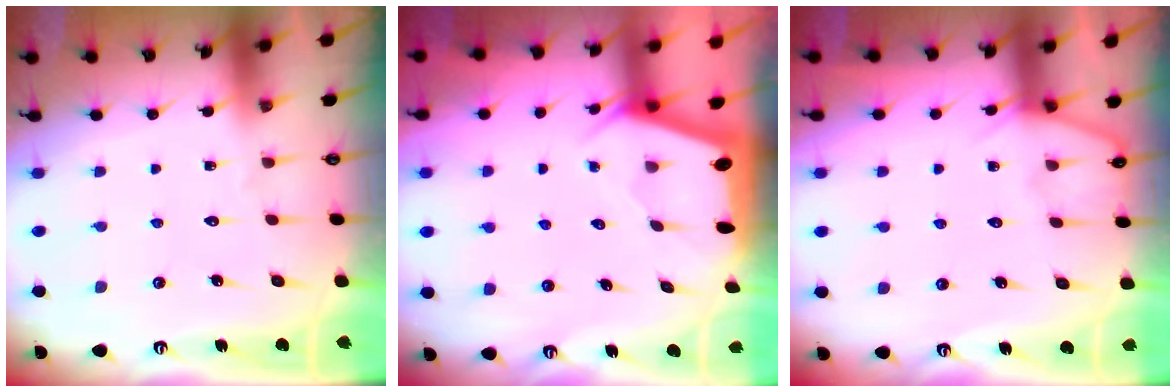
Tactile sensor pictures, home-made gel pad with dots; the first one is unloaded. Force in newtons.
{"total": 2.9, "press": 2.9, "slide": 0.1}
{"total": 5.9, "press": 5.9, "slide": 0.6}